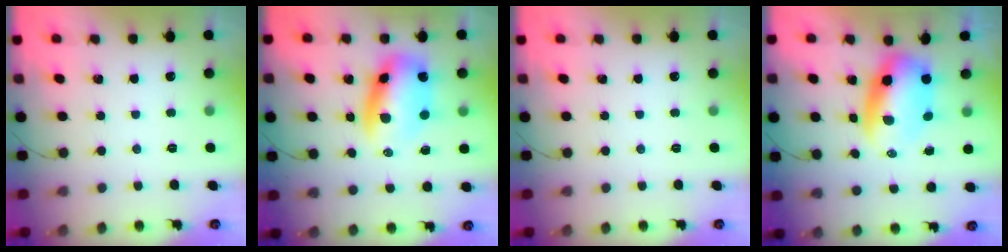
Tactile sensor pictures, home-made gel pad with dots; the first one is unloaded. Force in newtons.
{"total": 11.4, "press": 11.1, "slide": 2.7}
{"total": 0.0}
{"total": 7.8, "press": 7.4, "slide": 2.3}